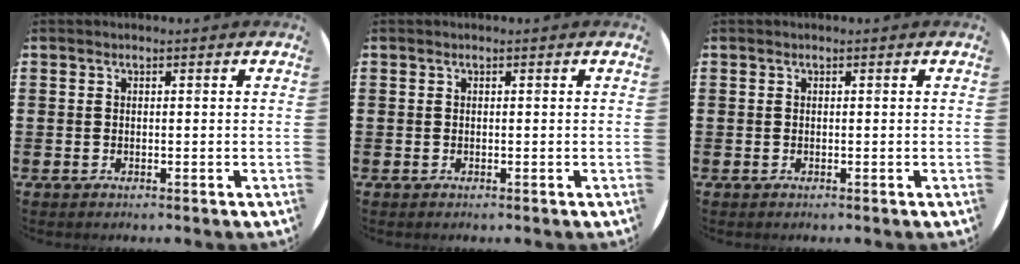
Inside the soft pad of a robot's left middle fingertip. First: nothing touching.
{"total": 0.0}
{"total": 0.0}